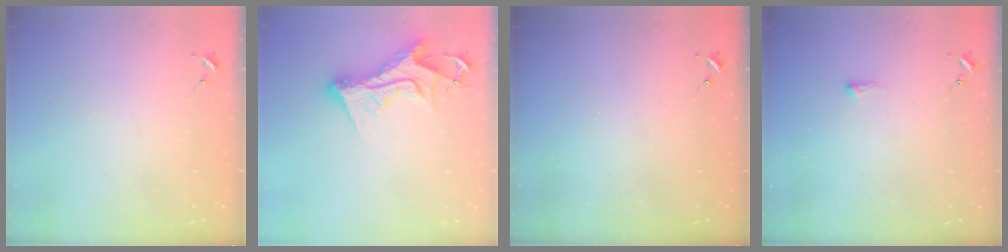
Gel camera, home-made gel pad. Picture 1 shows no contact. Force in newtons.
{"total": 12.6, "press": 12.5, "slide": 1.4}
{"total": 0.0}
{"total": 3.5, "press": 3.5, "slide": 0.6}